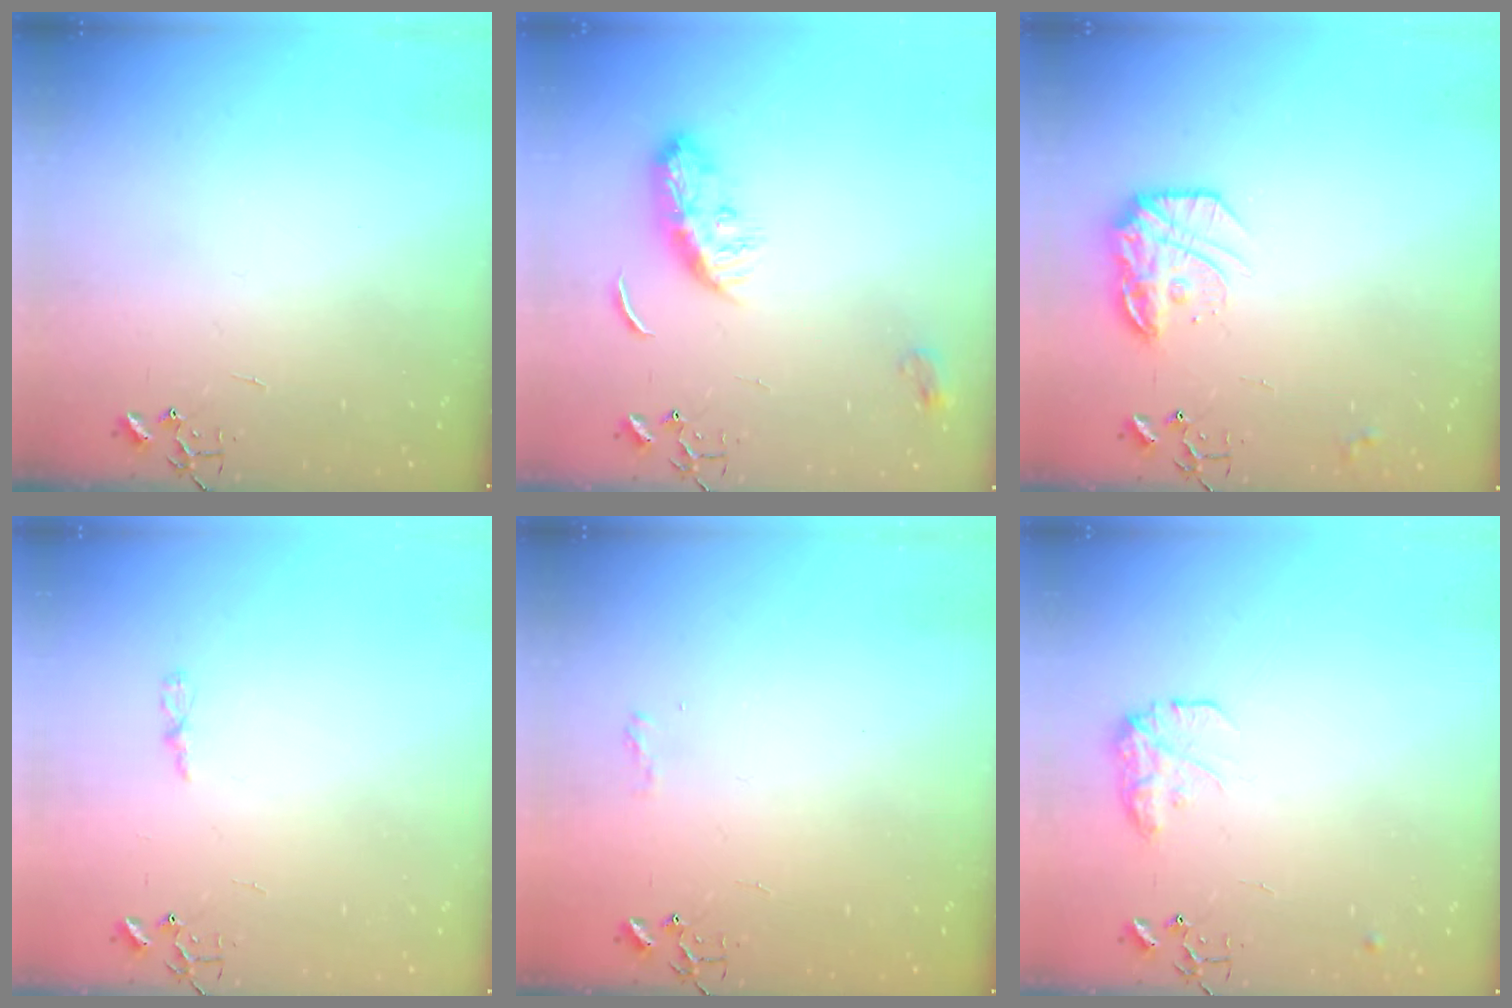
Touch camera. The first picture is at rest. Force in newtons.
{"total": 10.9, "press": 10.9, "slide": 0.7}
{"total": 15.4, "press": 15.3, "slide": 0.8}
{"total": 3.2, "press": 3.1, "slide": 0.4}
{"total": 5.9, "press": 5.9, "slide": 0.8}
{"total": 10.8, "press": 10.8, "slide": 0.6}